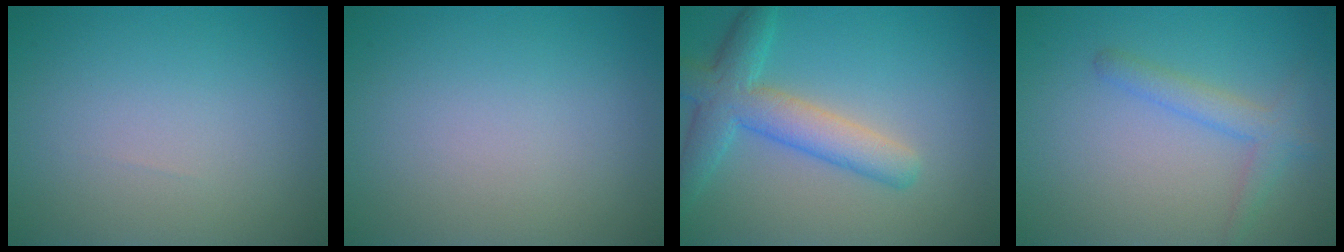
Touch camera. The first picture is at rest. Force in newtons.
{"total": 0.0}
{"total": 5.2, "press": 5.2, "slide": 0.2}
{"total": 2.4, "press": 2.4, "slide": 0.1}